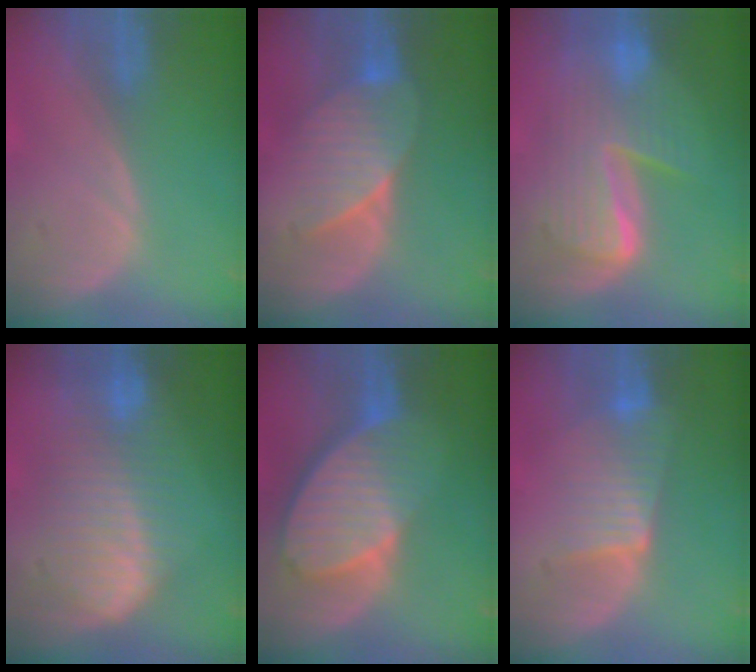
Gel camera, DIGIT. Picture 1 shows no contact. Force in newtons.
{"total": 7.3, "press": 6.9, "slide": 2.1}
{"total": 9.0, "press": 9.0, "slide": 0.6}
{"total": 8.7, "press": 8.7, "slide": 0.2}
{"total": 10.2, "press": 9.0, "slide": 4.9}
{"total": 6.5, "press": 6.1, "slide": 2.4}